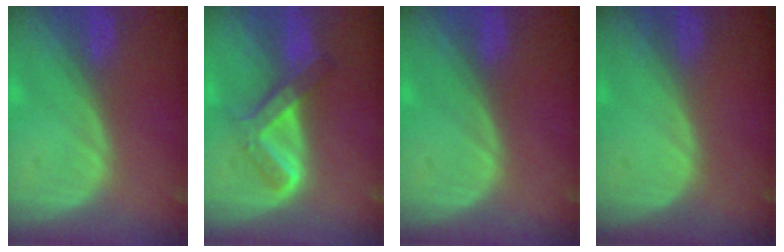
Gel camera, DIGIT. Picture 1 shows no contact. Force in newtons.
{"total": 6.7, "press": 5.7, "slide": 3.5}
{"total": 0.0}
{"total": 0.0}